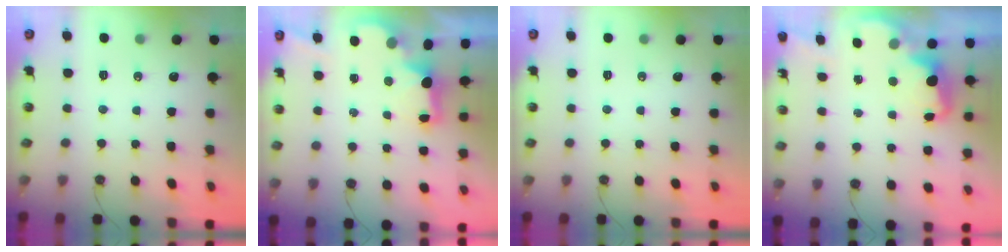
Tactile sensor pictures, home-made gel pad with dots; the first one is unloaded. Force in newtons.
{"total": 2.1, "press": 2.0, "slide": 0.7}
{"total": 0.0}
{"total": 2.6, "press": 2.5, "slide": 0.5}